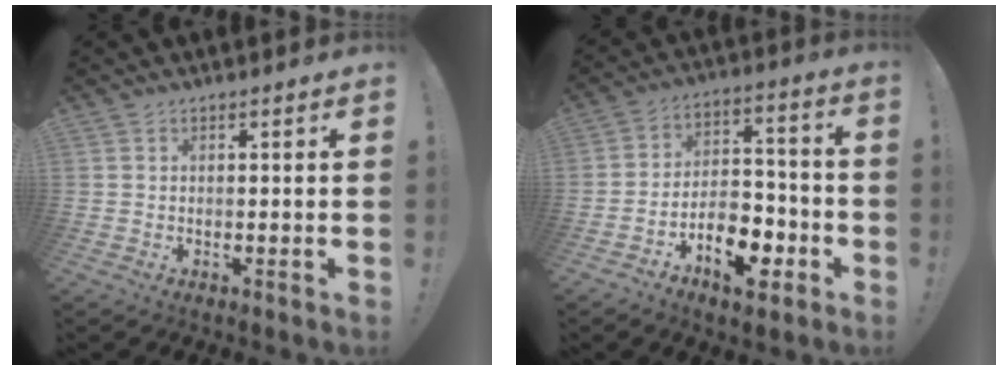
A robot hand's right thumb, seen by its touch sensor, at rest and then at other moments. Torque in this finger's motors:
{"motor_torque": [1.49, 1.04, 0.41, -0.01, 0.07]}